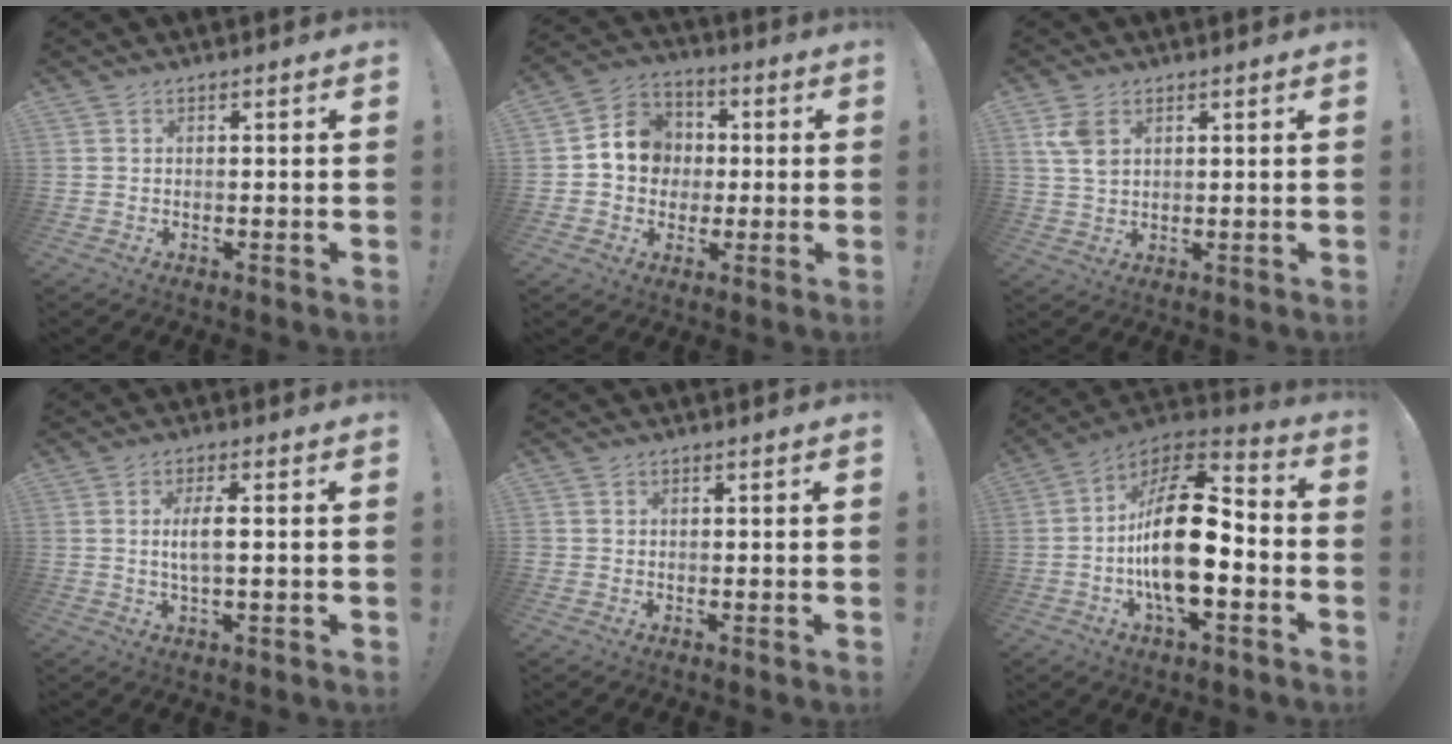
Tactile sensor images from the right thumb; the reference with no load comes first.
{"total": 10.9, "force": [0.4, 10.0, 4.2], "torque": [-0.042, 0.006, 0.016]}
{"total": 6.1, "force": [2.8, 3.7, 4.0], "torque": [-0.059, -0.010, 0.054]}
{"total": 5.3, "force": [0.0, 1.2, 5.2], "torque": [-0.097, -0.001, -0.006]}
{"total": 0.9, "force": [-0.2, 0.9, 0.1], "torque": [-0.005, 0.006, -0.002]}
{"total": 21.9, "force": [-2.6, 9.7, 19.5], "torque": [-0.350, 0.018, -0.040]}